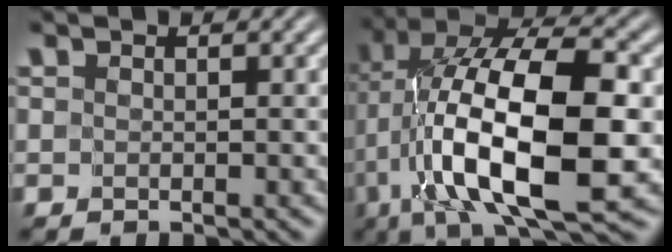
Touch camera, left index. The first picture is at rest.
{"total": 15.0, "force": [-2.1, 6.5, 13.4], "torque": [-0.243, 0.011, -0.040]}